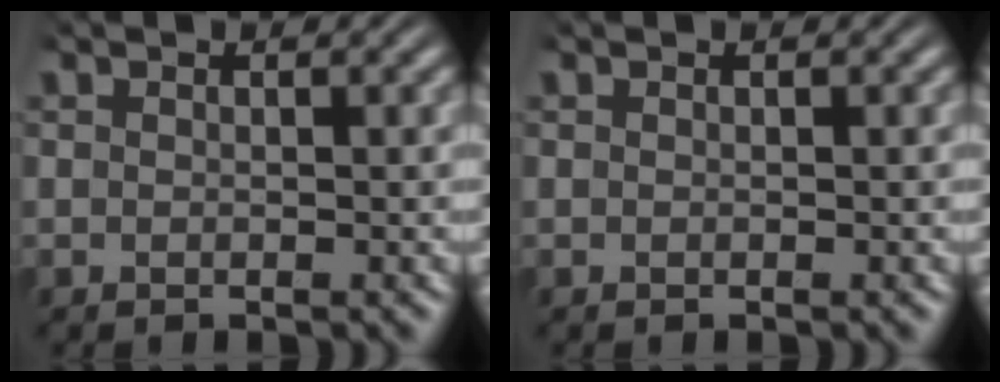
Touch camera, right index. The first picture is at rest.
{"total": 0.0}